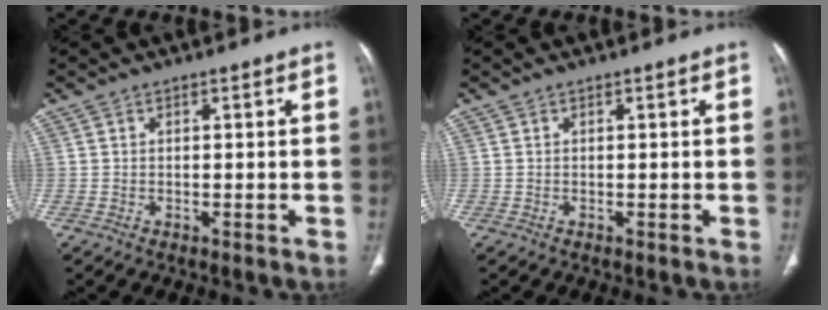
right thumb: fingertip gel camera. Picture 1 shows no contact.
{"total": 0.0}